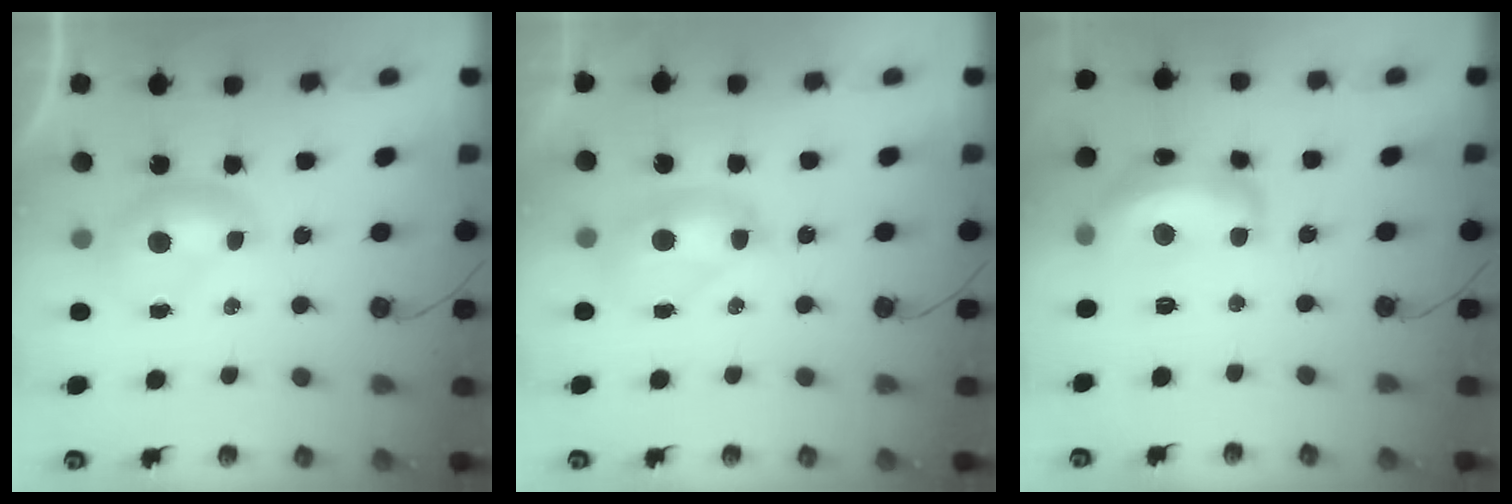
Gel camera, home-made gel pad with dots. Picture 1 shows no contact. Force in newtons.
{"total": 2.7, "press": 2.7, "slide": 0.1}
{"total": 8.5, "press": 8.4, "slide": 0.8}